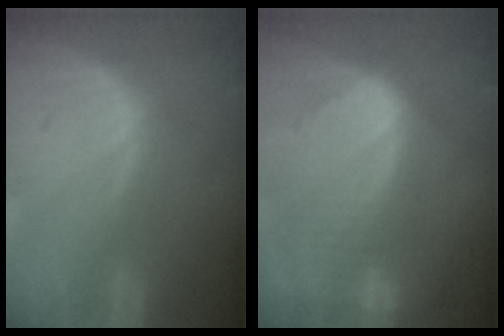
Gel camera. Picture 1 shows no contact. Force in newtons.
{"total": 10.5, "press": 9.0, "slide": 5.5}